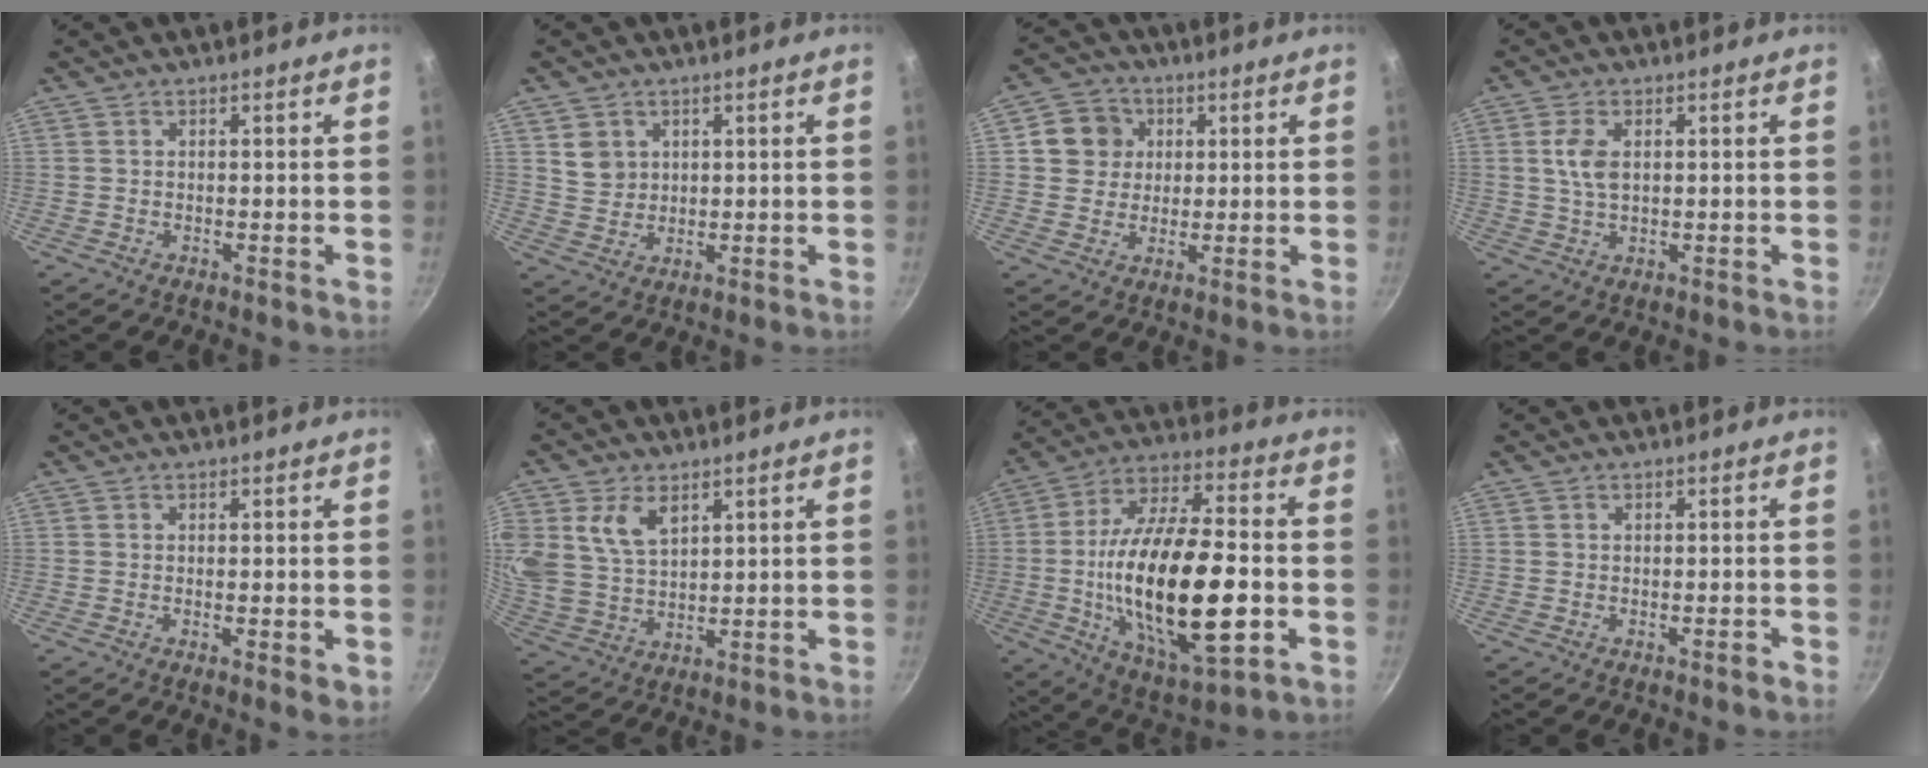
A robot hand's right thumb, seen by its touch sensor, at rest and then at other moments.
{"total": 4.8, "force": [1.7, 4.1, 1.7], "torque": [-0.010, -0.002, 0.037]}
{"total": 7.7, "force": [2.0, 7.0, 2.4], "torque": [-0.006, 0.009, 0.026]}
{"total": 4.9, "force": [1.0, 2.7, 3.9], "torque": [-0.076, 0.001, 0.020]}
{"total": 2.9, "force": [-0.5, 0.8, 2.7], "torque": [-0.040, -0.008, -0.007]}
{"total": 10.4, "force": [4.4, 6.8, 6.5], "torque": [-0.118, -0.023, 0.092]}
{"total": 27.5, "force": [-4.3, 11.2, 24.7], "torque": [-0.435, 0.019, -0.067]}
{"total": 0.8, "force": [-0.6, 0.2, 0.5], "torque": [-0.010, 0.011, -0.006]}